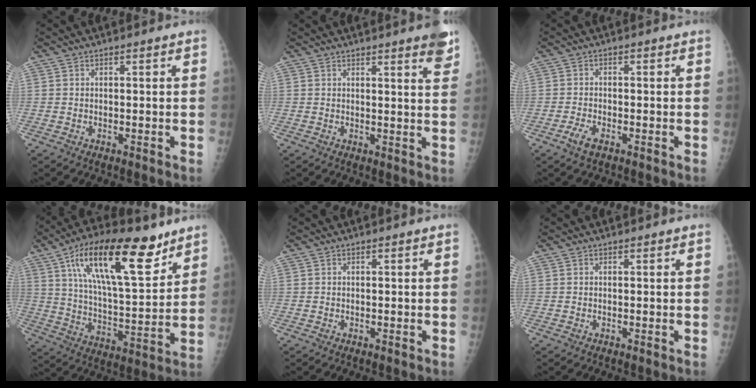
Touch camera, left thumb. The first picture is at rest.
{"total": 5.4, "force": [3.7, 0.6, 3.9], "torque": [-0.037, -0.017, 0.037]}
{"total": 3.0, "force": [-1.8, 1.2, 2.1], "torque": [-0.047, 0.008, -0.034]}
{"total": 23.6, "force": [12.7, 8.7, 17.8], "torque": [-0.273, -0.039, 0.218]}
{"total": 0.0}
{"total": 0.0}